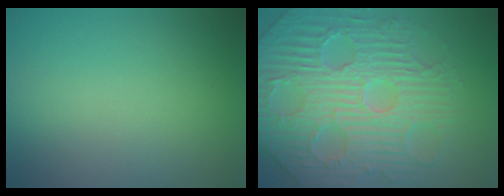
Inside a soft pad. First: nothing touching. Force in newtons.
{"total": 7.2, "press": 6.0, "slide": 3.9}